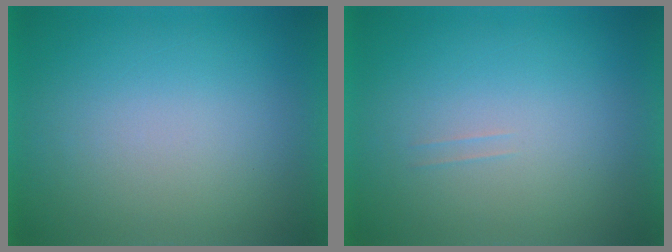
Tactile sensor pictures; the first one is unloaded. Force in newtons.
{"total": 1.0}